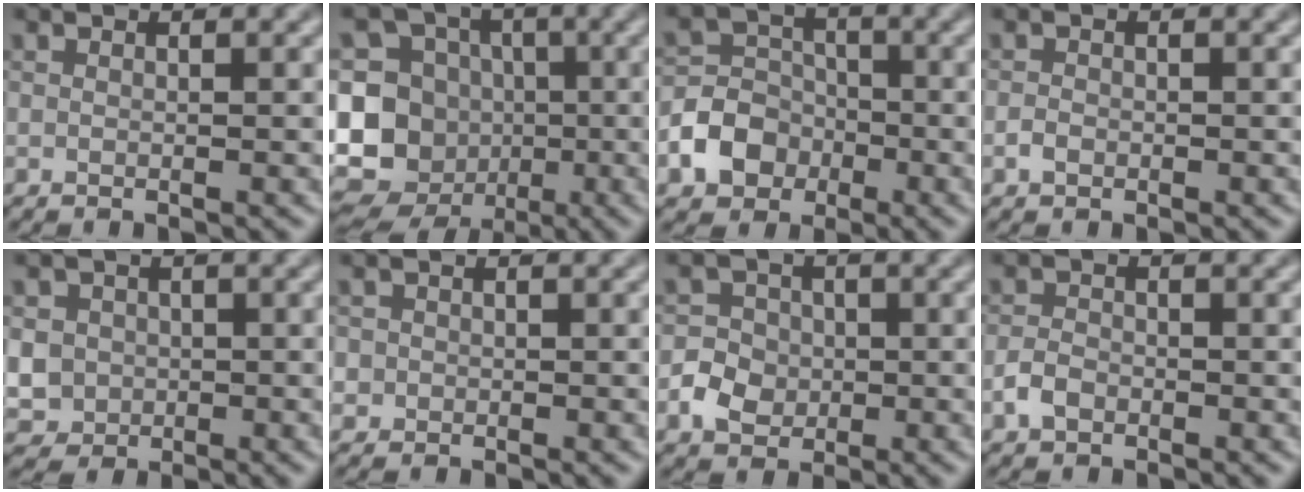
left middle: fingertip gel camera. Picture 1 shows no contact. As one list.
[{"total": 17.8, "force": [-5.1, 16.3, 5.0], "torque": [-0.131, -0.016, -0.091]}, {"total": 5.4, "force": [-2.2, 4.5, 2.0], "torque": [-0.018, -0.001, -0.061]}, {"total": 1.0, "force": [-0.5, 0.7, 0.5], "torque": [-0.008, -0.001, -0.012]}, {"total": 4.9, "force": [-0.3, 4.7, 1.4], "torque": [-0.027, 0.011, -0.017]}, {"total": 1.2, "force": [-0.1, 1.2, 0.0], "torque": [0.013, -0.003, 0.001]}, {"total": 3.4, "force": [-0.9, 3.1, 1.3], "torque": [-0.008, 0.000, -0.026]}, {"total": 1.8, "force": [-1.0, 1.2, 0.9], "torque": [-0.015, 0.002, -0.024]}]